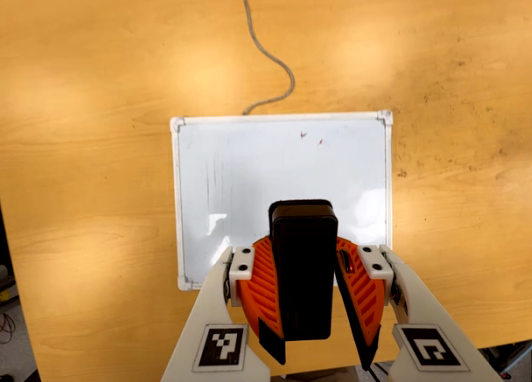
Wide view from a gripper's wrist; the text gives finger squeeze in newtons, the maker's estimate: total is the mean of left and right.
{"total": 9.3, "left": 9.5, "right": 9.1}